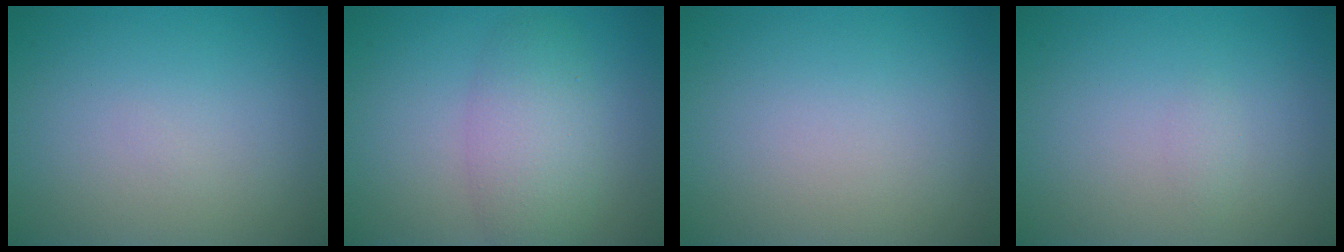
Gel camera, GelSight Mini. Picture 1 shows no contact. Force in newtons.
{"total": 4.2, "press": 4.2, "slide": 0.1}
{"total": 0.0}
{"total": 0.6, "press": 0.6, "slide": 0.1}